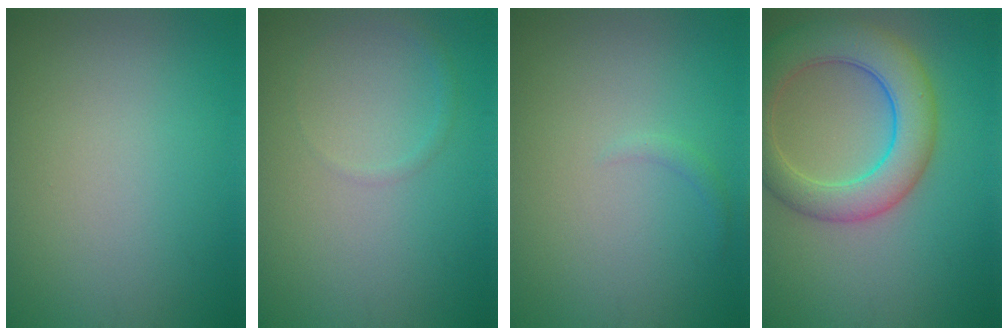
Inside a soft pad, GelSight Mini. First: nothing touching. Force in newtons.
{"total": 0.7, "press": 0.7, "slide": 0.1}
{"total": 0.7, "press": 0.7, "slide": 0.1}
{"total": 7.4, "press": 7.4, "slide": 0.1}